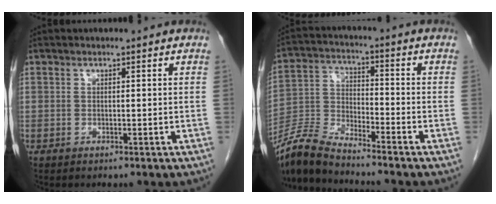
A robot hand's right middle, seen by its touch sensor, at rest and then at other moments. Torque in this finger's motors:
{"motor_torque": [0.10, -0.09, 0.03, 0.06]}